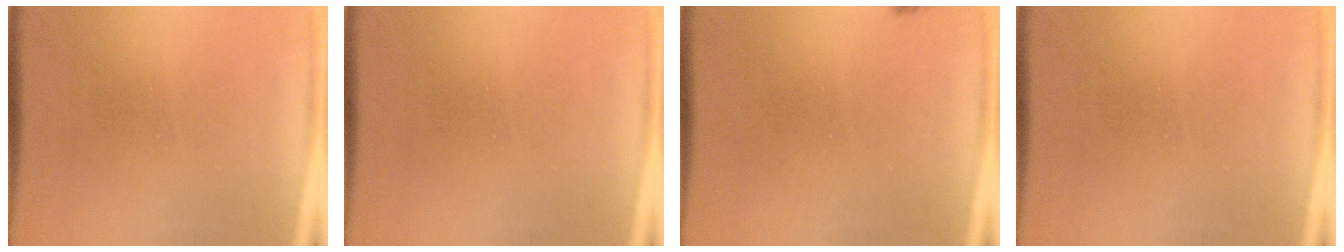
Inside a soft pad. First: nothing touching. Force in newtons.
{"total": 0.0}
{"total": 1.3}
{"total": 0.0}